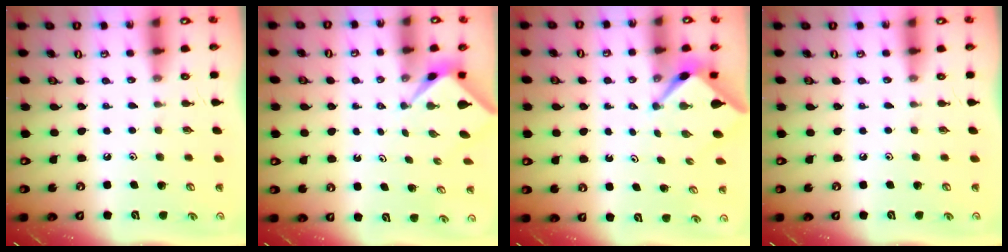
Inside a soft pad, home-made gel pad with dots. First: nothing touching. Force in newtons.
{"total": 2.2, "press": 2.2, "slide": 0.2}
{"total": 2.5, "press": 2.5, "slide": 0.2}
{"total": 0.0}